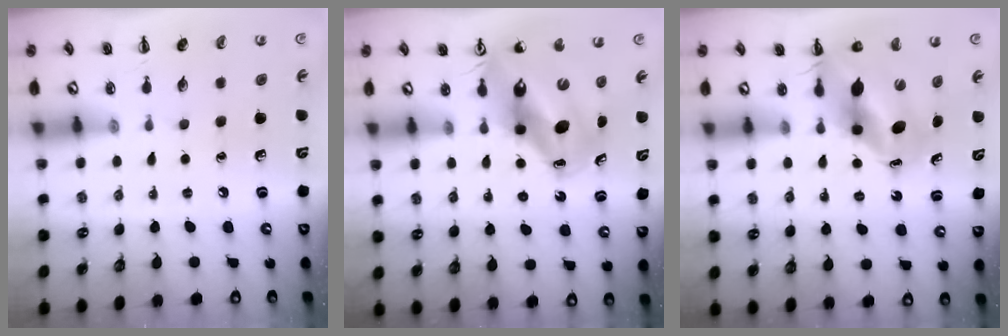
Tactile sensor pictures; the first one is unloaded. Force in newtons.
{"total": 13.6, "press": 13.0, "slide": 4.1}
{"total": 11.3, "press": 10.9, "slide": 3.1}